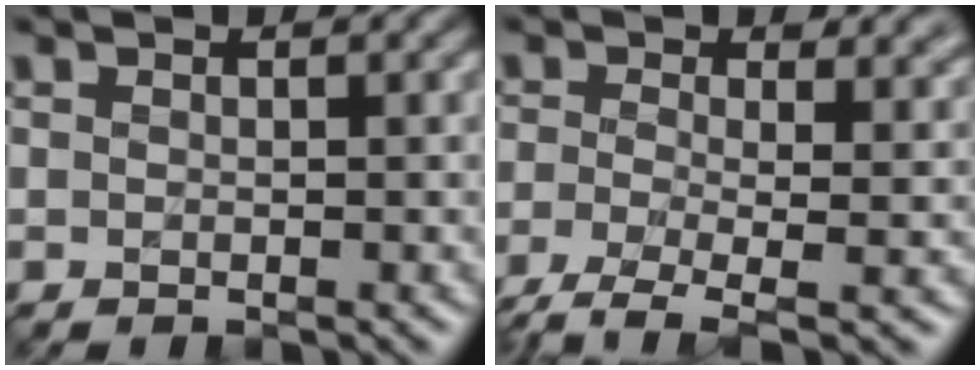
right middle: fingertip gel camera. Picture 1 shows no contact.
{"total": 7.5, "force": [-2.6, 3.2, 6.3], "torque": [-0.113, -0.017, -0.051]}